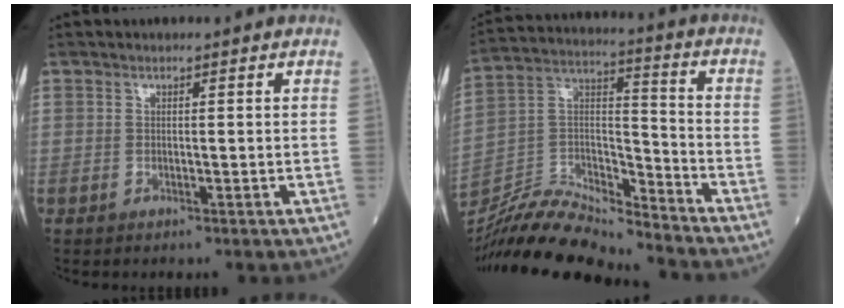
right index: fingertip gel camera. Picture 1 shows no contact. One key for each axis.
{"total": 17.5, "fx": -16.8, "fy": 1.3, "fz": 5.0, "tx": -0.095, "ty": 0.027, "tz": -0.303}